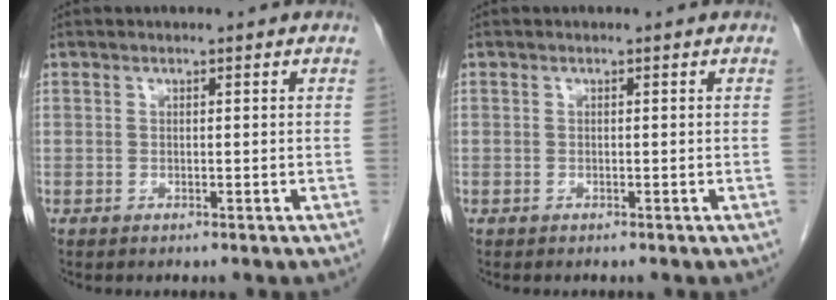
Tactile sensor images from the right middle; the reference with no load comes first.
{"total": 0.0}